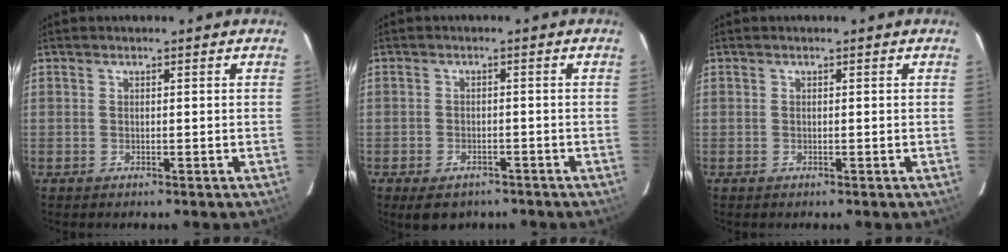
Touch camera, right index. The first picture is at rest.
{"total": 5.8, "force": [-4.1, 3.3, 2.4], "torque": [-0.052, -0.005, -0.054]}
{"total": 0.0}